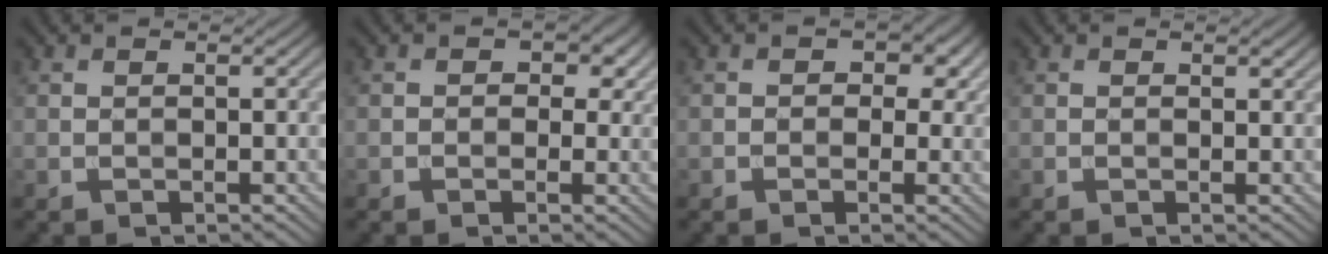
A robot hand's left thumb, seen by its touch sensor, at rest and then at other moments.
{"total": 3.3, "force": [0.7, 2.7, 1.7], "torque": [-0.023, 0.001, 0.002]}
{"total": 4.2, "force": [0.9, 3.5, 2.2], "torque": [-0.018, 0.003, -0.009]}
{"total": 0.7, "force": [0.4, 0.3, 0.5], "torque": [-0.006, -0.002, 0.007]}